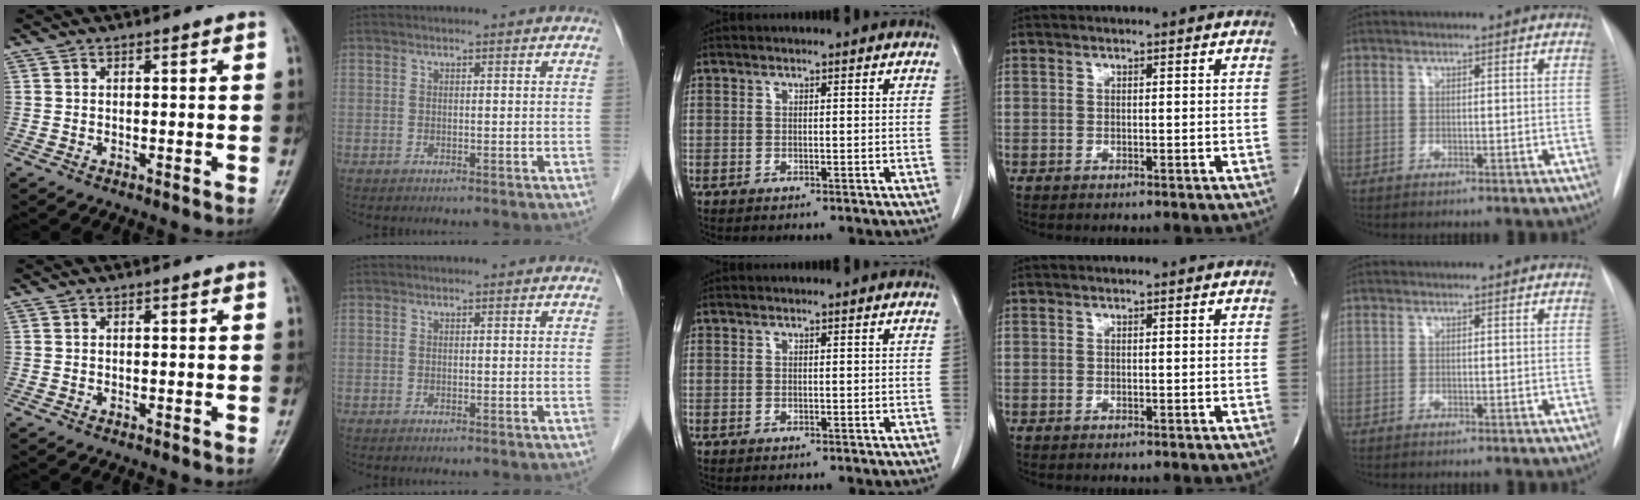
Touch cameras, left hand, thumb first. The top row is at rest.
{}